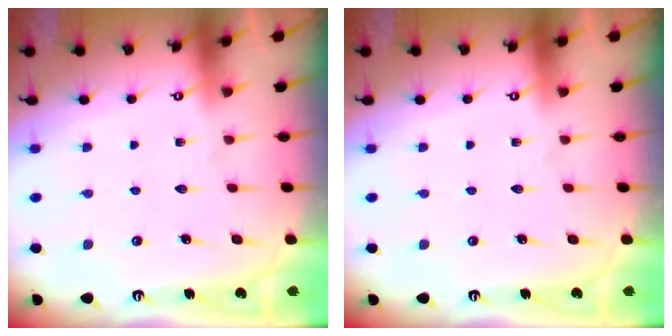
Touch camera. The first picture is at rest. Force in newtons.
{"total": 0.0}